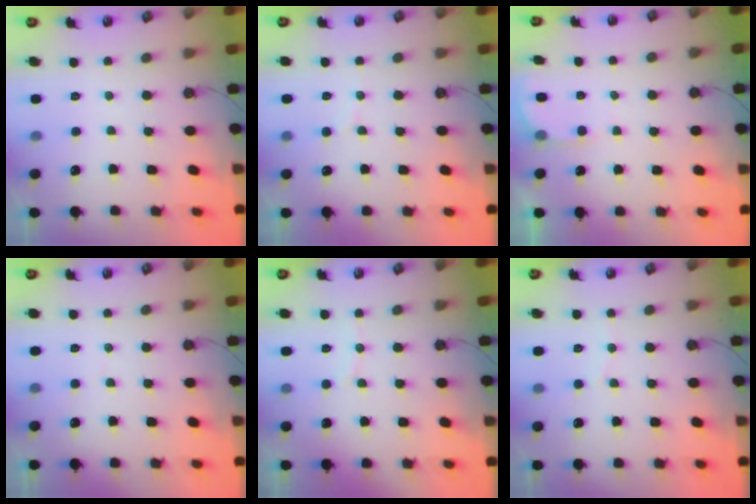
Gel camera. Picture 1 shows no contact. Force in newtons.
{"total": 4.8, "press": 4.7, "slide": 0.7}
{"total": 3.3, "press": 3.2, "slide": 0.2}
{"total": 1.4, "press": 1.3, "slide": 0.1}
{"total": 4.6, "press": 4.5, "slide": 0.6}
{"total": 4.0, "press": 4.0, "slide": 0.5}